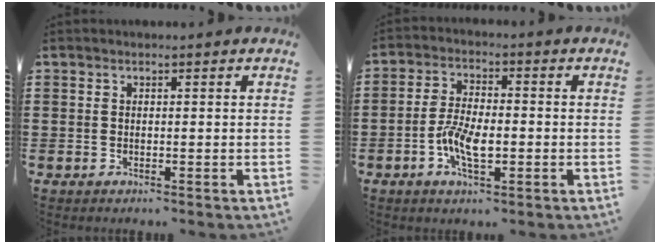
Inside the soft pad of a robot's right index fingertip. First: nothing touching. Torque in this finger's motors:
{"motor_torque": [1.49, 0.64, 0.65, 0.13]}